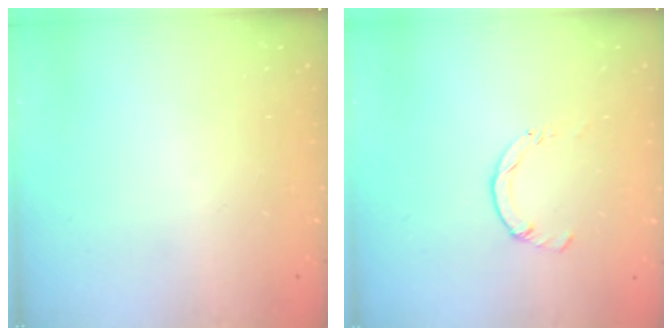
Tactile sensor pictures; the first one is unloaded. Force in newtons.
{"total": 0.0}